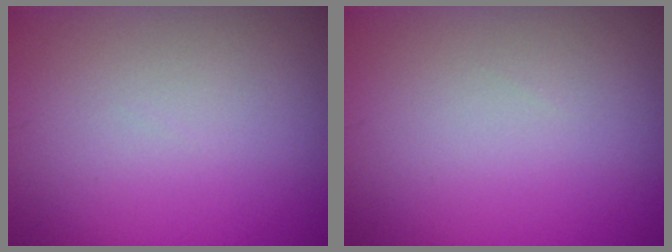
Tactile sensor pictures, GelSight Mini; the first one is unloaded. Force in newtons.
{"total": 0.0}